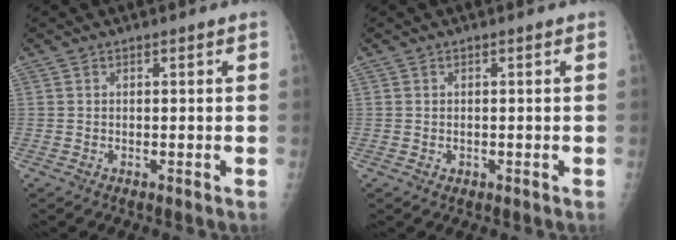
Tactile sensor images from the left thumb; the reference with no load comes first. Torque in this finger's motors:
{"motor_torque": [-0.10, -0.10, -0.08, 0.02, 0.01]}